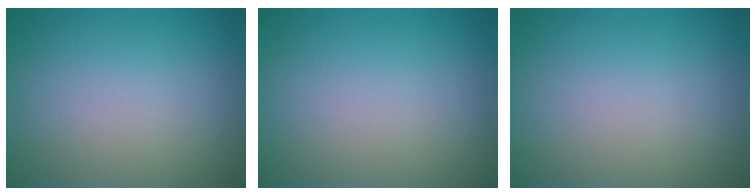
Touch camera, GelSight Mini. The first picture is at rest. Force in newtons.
{"total": 0.0}
{"total": 0.0}